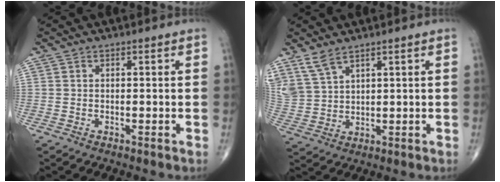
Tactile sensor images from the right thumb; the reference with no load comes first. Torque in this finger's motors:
{"motor_torque": [-0.51, 0.88, 1.00, 1.03, 0.14]}